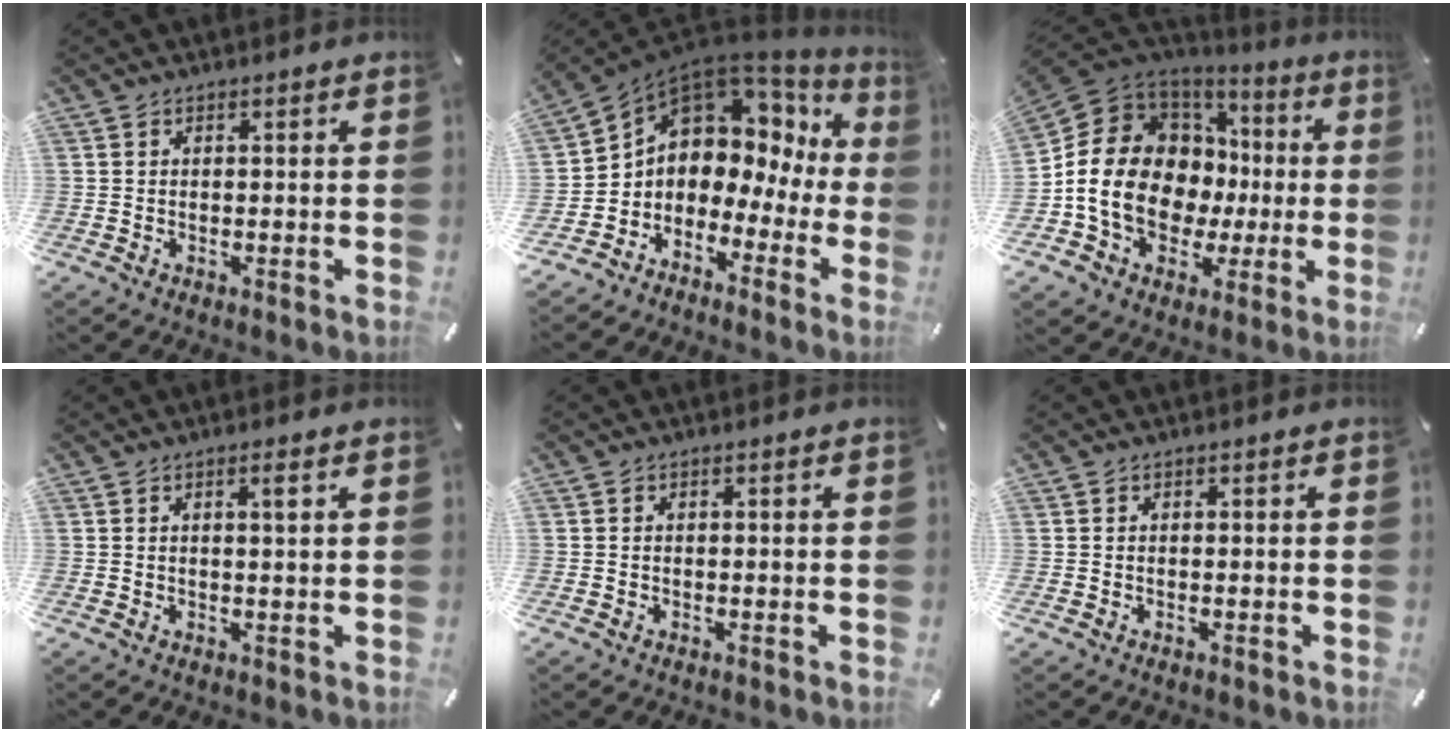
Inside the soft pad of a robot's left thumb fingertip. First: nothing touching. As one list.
[{"total": 6.8, "force": [1.7, 6.0, 2.7], "torque": [-0.069, -0.028, 0.029]}, {"total": 15.9, "force": [-2.4, 13.2, 8.6], "torque": [-0.184, -0.009, -0.041]}, {"total": 2.0, "force": [0.9, 0.1, 1.8], "torque": [-0.037, -0.001, 0.014]}, {"total": 0.0}, {"total": 0.0}]